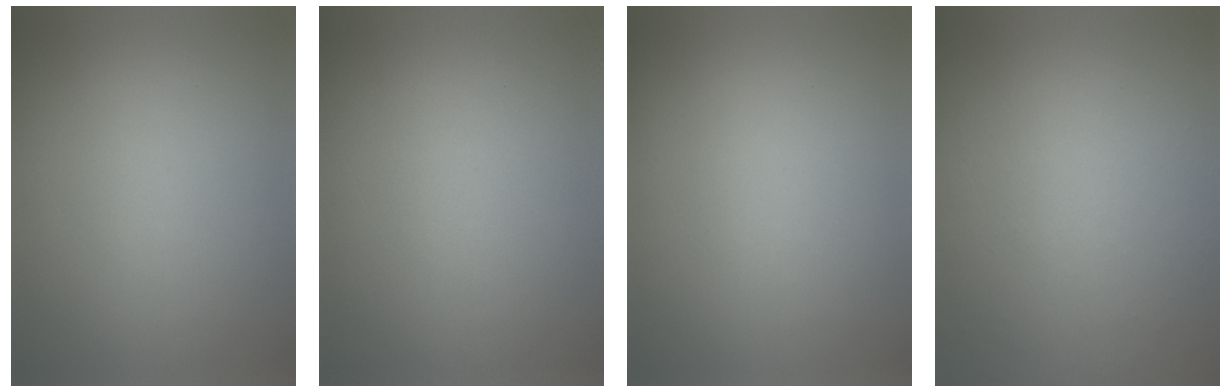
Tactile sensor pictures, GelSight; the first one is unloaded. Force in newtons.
{"total": 0.0}
{"total": 0.0}
{"total": 8.6}